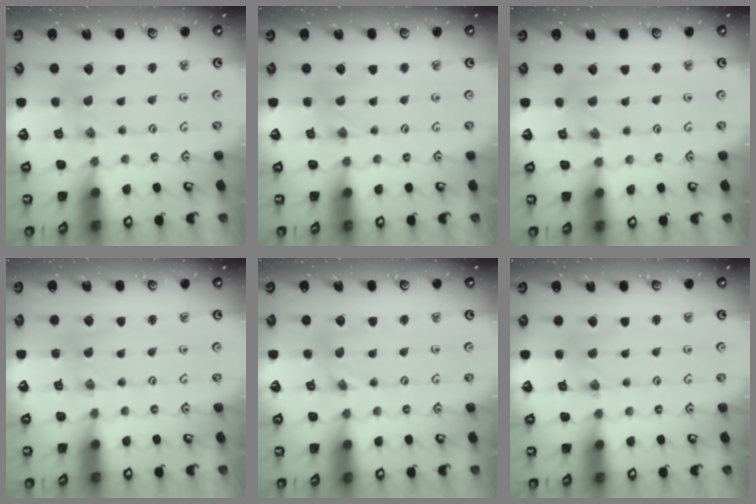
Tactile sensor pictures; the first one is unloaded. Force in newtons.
{"total": 1.3, "press": 1.2, "slide": 0.3}
{"total": 2.5, "press": 2.5, "slide": 0.4}
{"total": 1.0, "press": 1.0, "slide": 0.1}
{"total": 0.0}
{"total": 0.0}